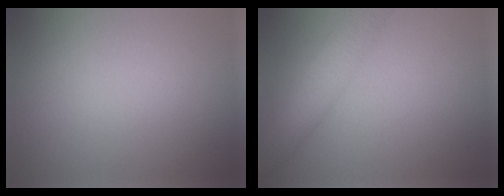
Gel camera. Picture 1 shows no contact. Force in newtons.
{"total": 4.9, "press": 4.9, "slide": 0.2}